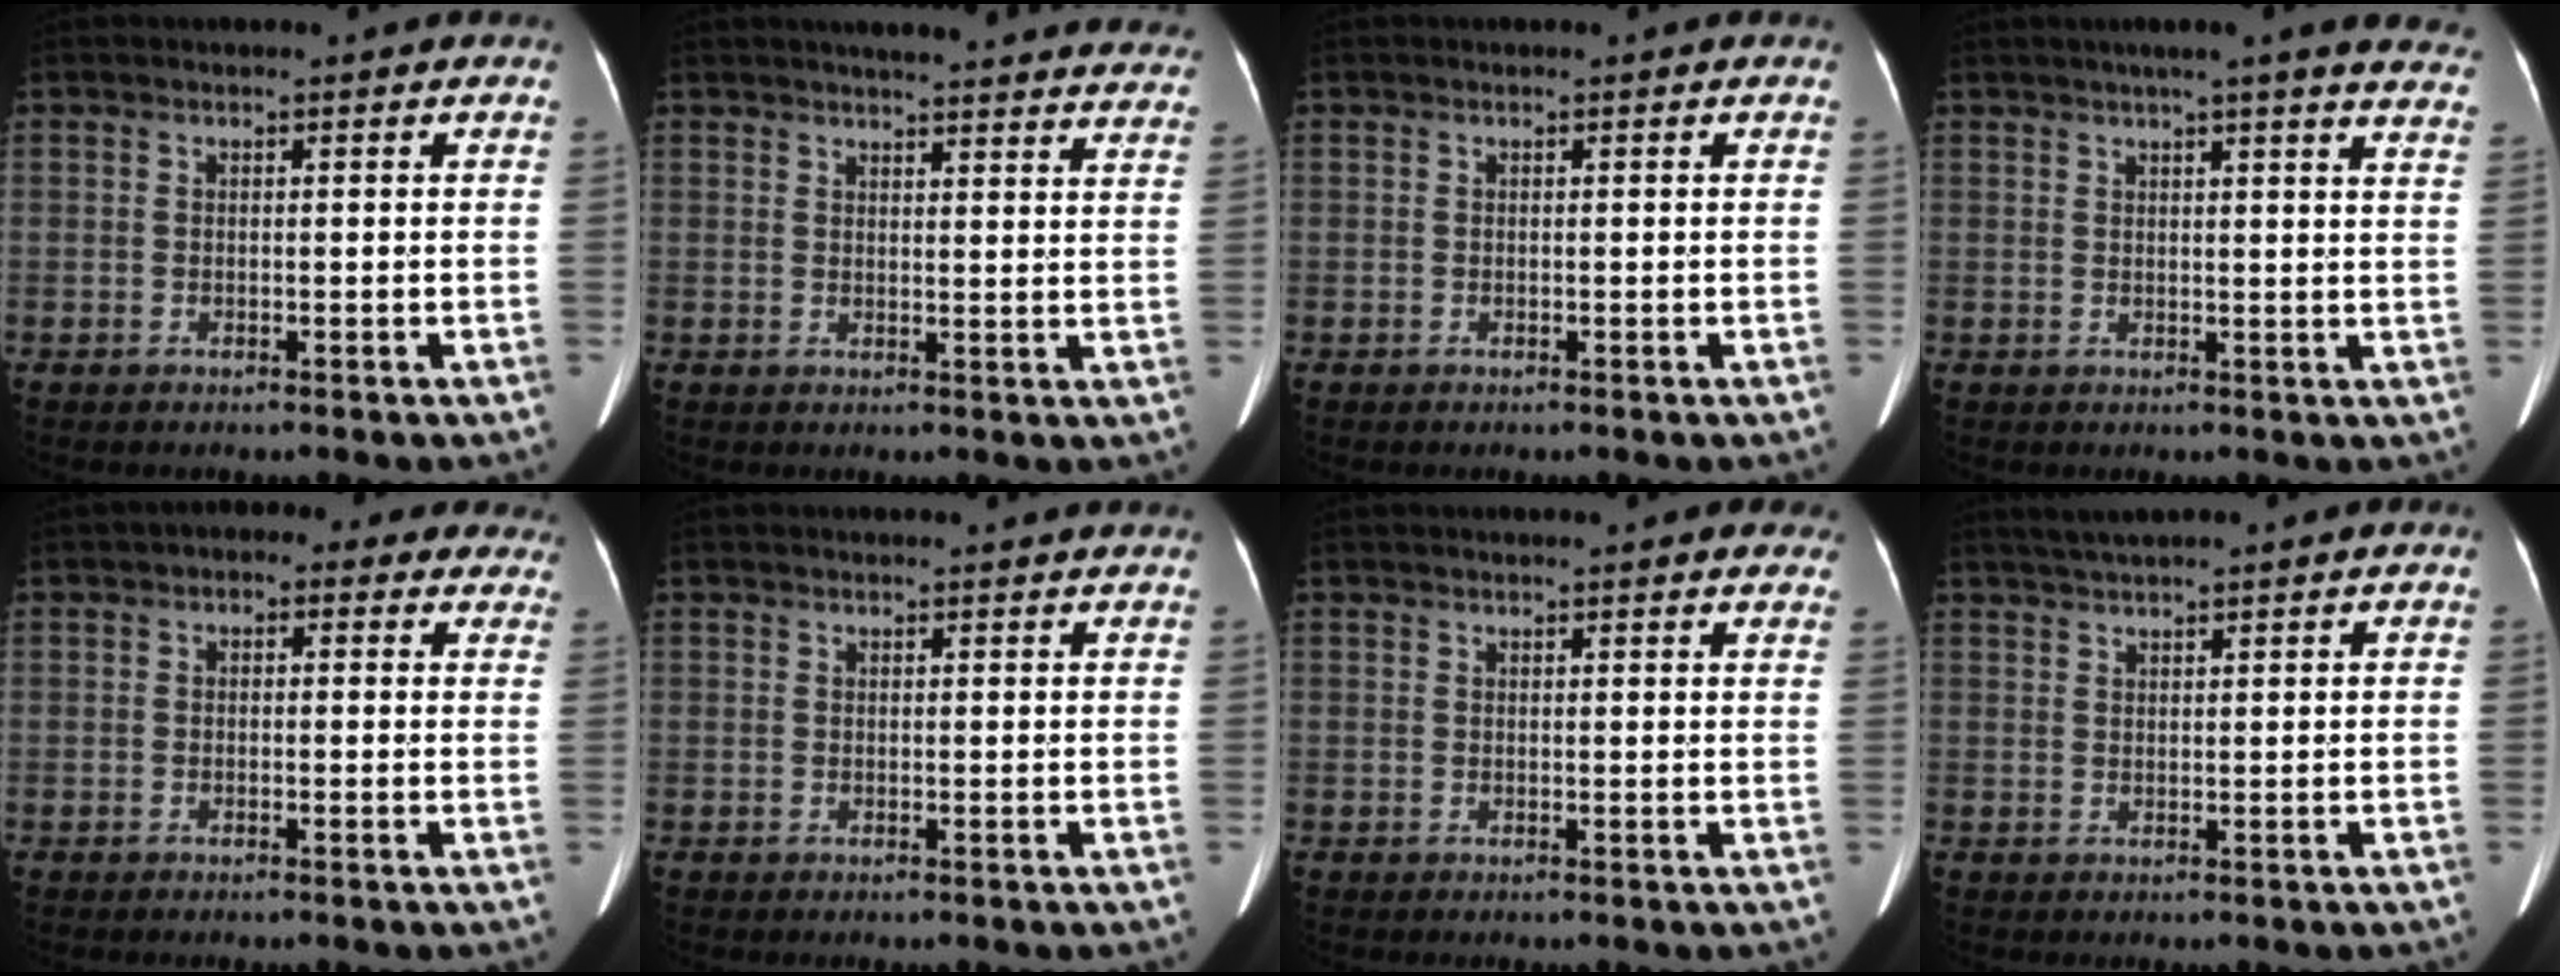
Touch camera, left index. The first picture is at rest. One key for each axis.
{"total": 23.1, "fx": 21.6, "fy": 3.0, "fz": 7.8, "tx": -0.094, "ty": -0.037, "tz": 0.240}
{"total": 0.0}
{"total": 17.2, "fx": 14.9, "fy": 0.9, "fz": 8.6, "tx": -0.106, "ty": -0.008, "tz": 0.161}
{"total": 6.2, "fx": 4.1, "fy": 3.4, "fz": 3.2, "tx": -0.022, "ty": 0.025, "tz": 0.034}
{"total": 2.9, "fx": 2.9, "fy": 0.0, "fz": 0.7, "tx": -0.012, "ty": 0.013, "tz": 0.030}
{"total": 8.7, "fx": 7.5, "fy": 1.8, "fz": 4.1, "tx": -0.042, "ty": 0.017, "tz": 0.076}
{"total": 3.6, "fx": 3.0, "fy": -0.1, "fz": 2.0, "tx": -0.039, "ty": 0.026, "tz": 0.056}